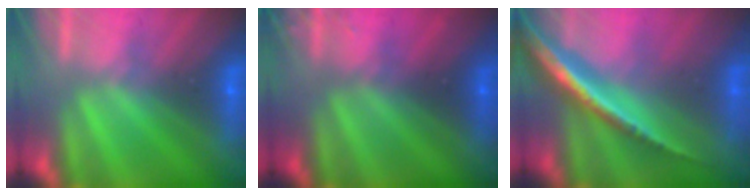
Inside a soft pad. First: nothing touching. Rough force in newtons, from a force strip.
{"total": 3.4}
{"total": 2.0}